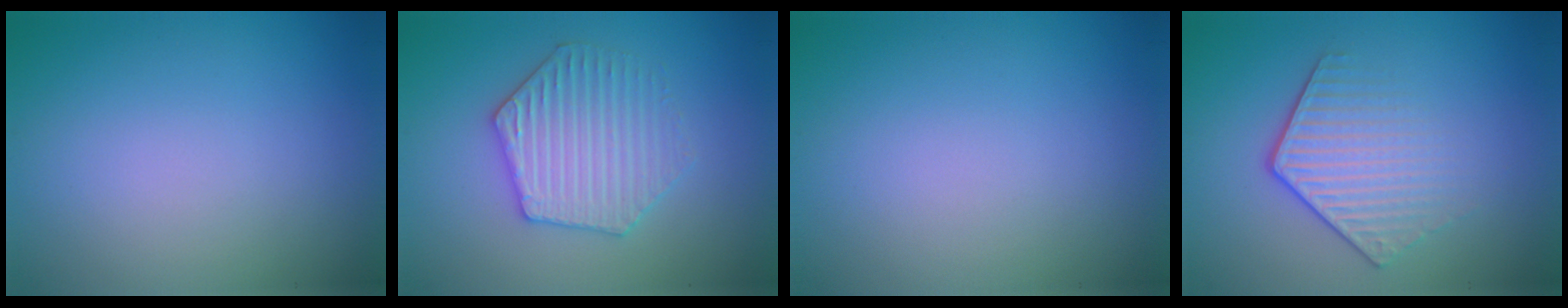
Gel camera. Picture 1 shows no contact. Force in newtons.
{"total": 4.0, "press": 3.9, "slide": 0.9}
{"total": 0.0}
{"total": 4.2, "press": 2.9, "slide": 3.0}